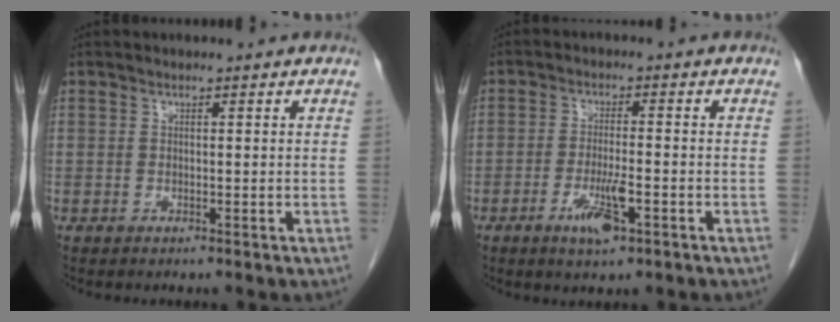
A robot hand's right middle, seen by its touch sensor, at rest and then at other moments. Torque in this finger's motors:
{"motor_torque": [0.17, -0.10, 0.09, 0.05]}